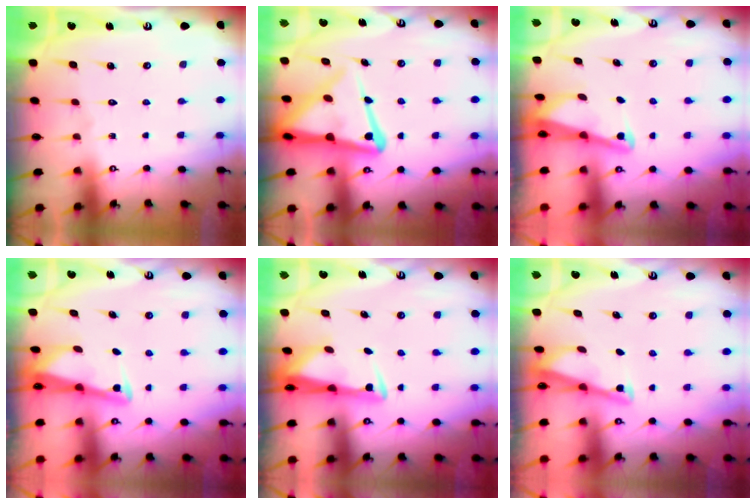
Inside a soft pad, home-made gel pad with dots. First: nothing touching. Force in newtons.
{"total": 14.1, "press": 14.1, "slide": 1.3}
{"total": 2.2, "press": 2.2, "slide": 0.3}
{"total": 2.9, "press": 2.9, "slide": 0.3}
{"total": 3.1, "press": 2.9, "slide": 0.9}
{"total": 2.9, "press": 2.9, "slide": 0.2}